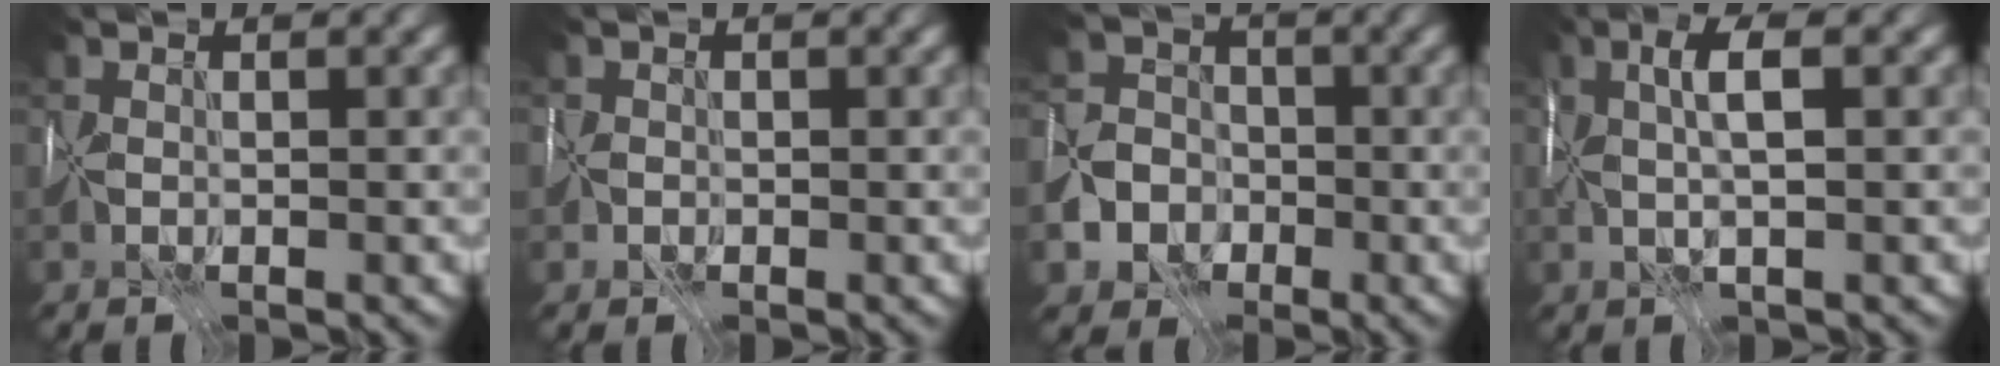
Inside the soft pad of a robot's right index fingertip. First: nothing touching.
{"total": 1.8, "force": [-0.3, 1.7, 0.4], "torque": [0.005, 0.004, -0.009]}
{"total": 7.0, "force": [-3.1, 5.9, 2.0], "torque": [-0.027, -0.015, -0.080]}
{"total": 3.3, "force": [0.8, 0.5, 3.2], "torque": [-0.058, 0.008, 0.012]}